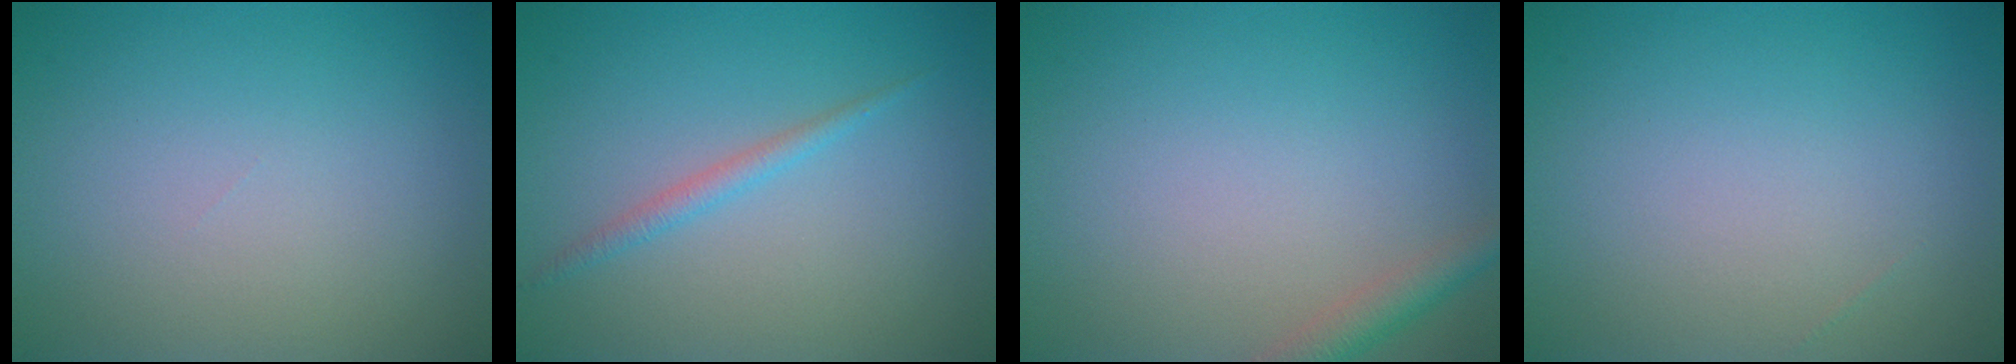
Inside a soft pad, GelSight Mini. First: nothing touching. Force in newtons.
{"total": 1.3, "press": 1.3, "slide": 0.1}
{"total": 2.0, "press": 2.0, "slide": 0.1}
{"total": 0.0}